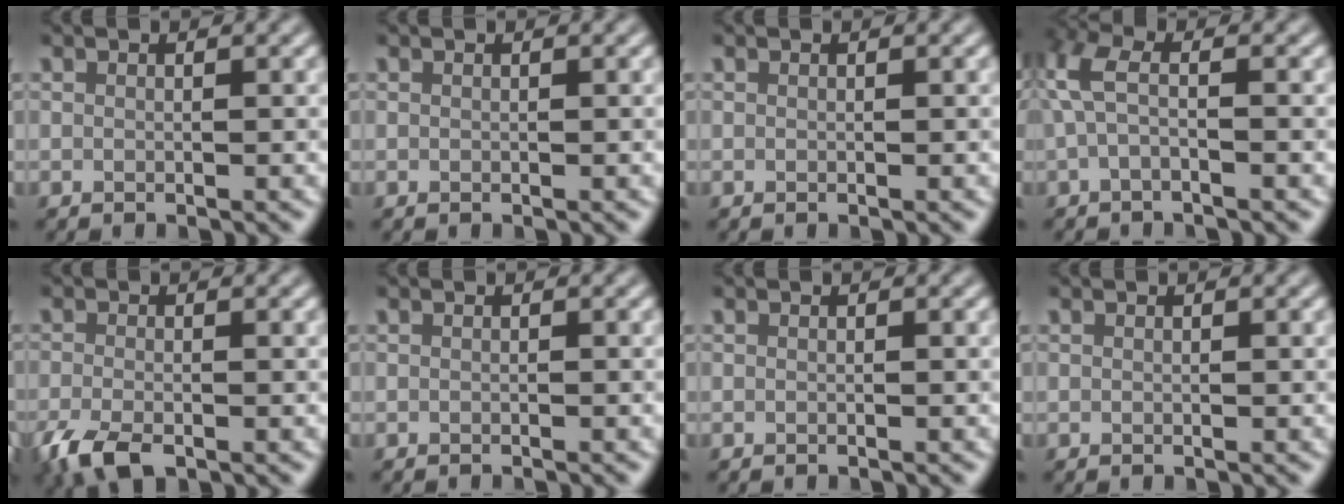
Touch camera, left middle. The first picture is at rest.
{"total": 0.0}
{"total": 0.0}
{"total": 3.0, "force": [-0.2, 1.0, 2.8], "torque": [-0.072, 0.010, -0.014]}
{"total": 3.7, "force": [-2.3, 1.4, 2.5], "torque": [-0.055, -0.009, -0.050]}
{"total": 0.8, "force": [-0.8, 0.1, 0.3], "torque": [0.004, -0.001, -0.011]}
{"total": 0.5, "force": [-0.5, 0.0, 0.1], "torque": [0.003, -0.001, -0.007]}
{"total": 0.0}